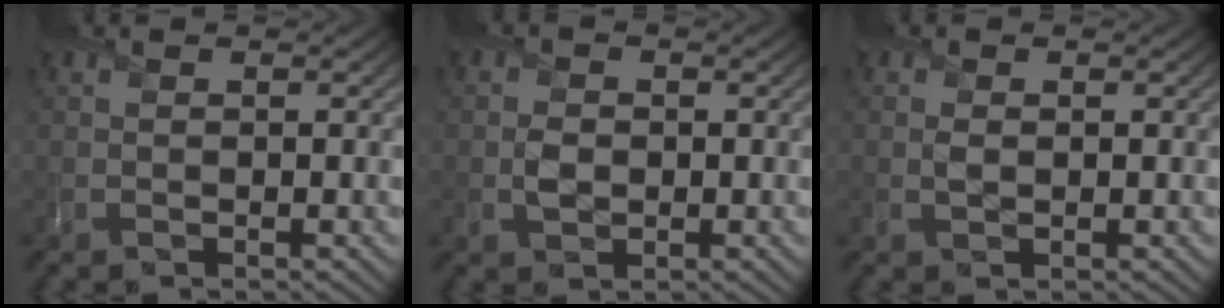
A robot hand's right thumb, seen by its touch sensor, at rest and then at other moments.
{"total": 1.9, "force": [-0.3, 1.6, 0.9], "torque": [-0.023, -0.005, -0.006]}
{"total": 0.7, "force": [0.1, 0.5, 0.5], "torque": [-0.013, -0.003, 0.003]}